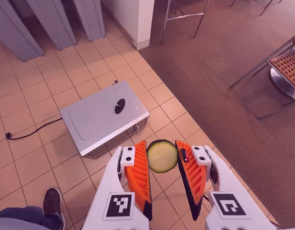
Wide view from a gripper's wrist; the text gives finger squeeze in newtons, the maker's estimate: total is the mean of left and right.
{"total": 8.7, "left": 8.7, "right": 8.7}